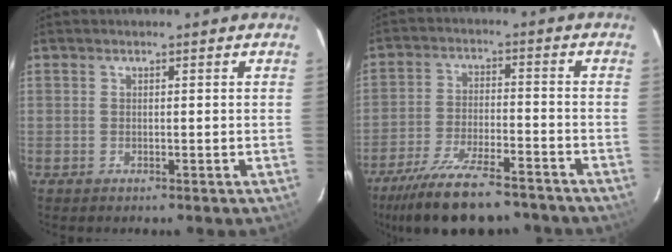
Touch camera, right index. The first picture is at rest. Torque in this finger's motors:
{"motor_torque": [1.33, -0.81, 0.48, 0.11]}